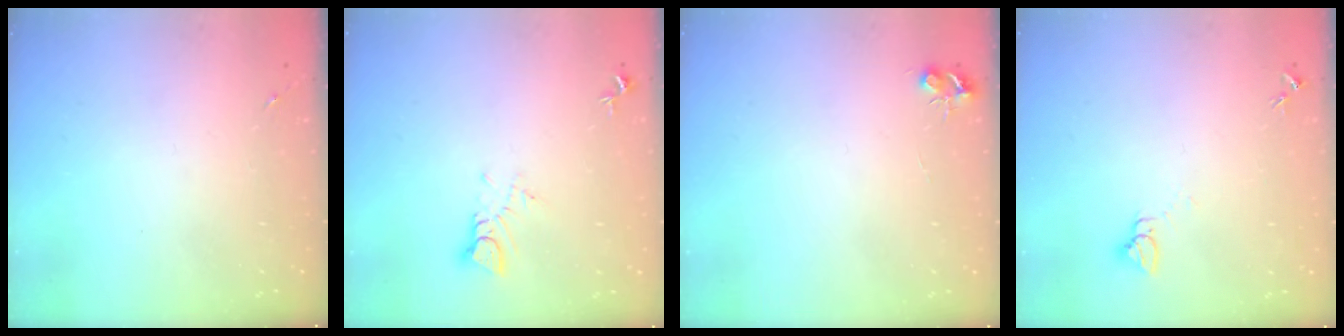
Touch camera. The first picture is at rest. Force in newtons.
{"total": 4.2, "press": 4.2, "slide": 0.5}
{"total": 5.3, "press": 5.3, "slide": 0.7}
{"total": 3.2, "press": 3.2, "slide": 0.1}